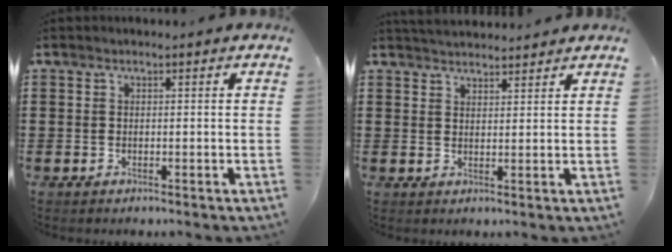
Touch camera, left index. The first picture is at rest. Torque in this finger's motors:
{"motor_torque": [0.01, 0.17, 0.09, 0.05]}